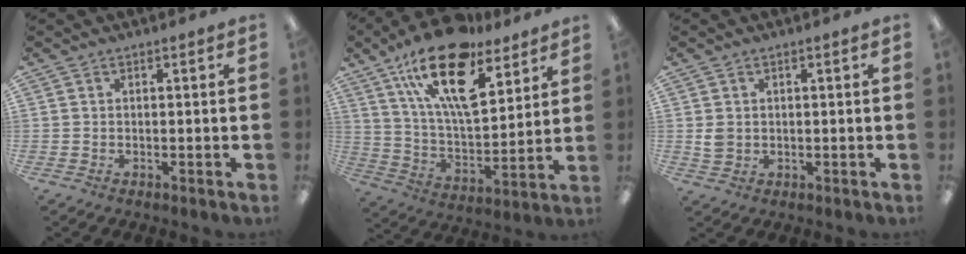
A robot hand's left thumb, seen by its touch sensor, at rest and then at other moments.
{"total": 22.5, "force": [14.1, 9.5, 14.7], "torque": [-0.250, -0.070, 0.244]}
{"total": 2.9, "force": [0.3, 2.5, 1.4], "torque": [-0.019, 0.001, 0.005]}